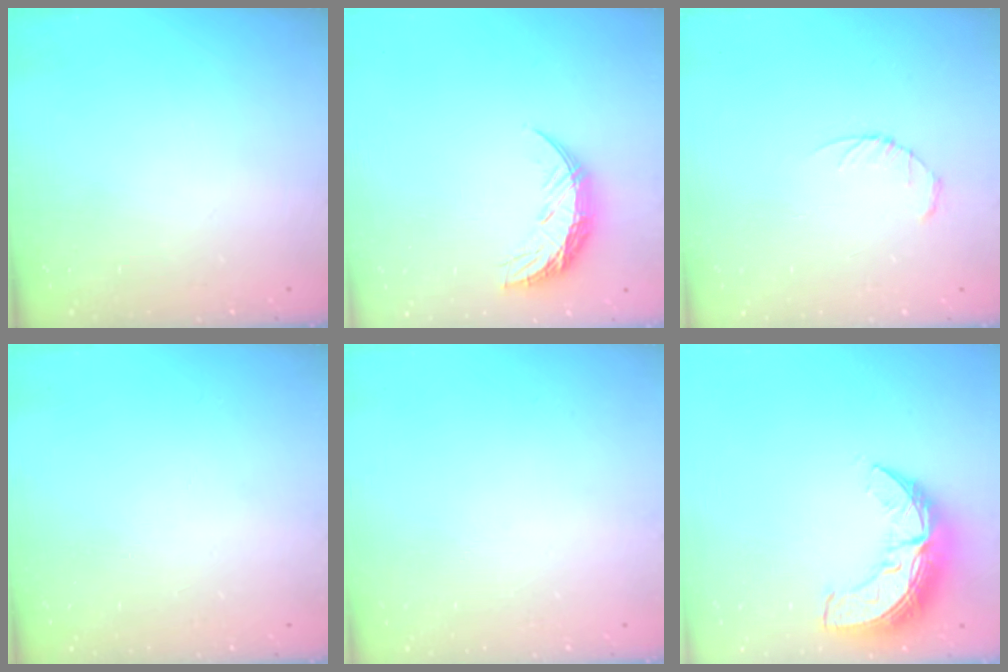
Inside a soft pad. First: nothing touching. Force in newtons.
{"total": 10.0, "press": 10.0, "slide": 0.6}
{"total": 3.2, "press": 3.2, "slide": 0.5}
{"total": 0.0}
{"total": 0.0}
{"total": 11.3, "press": 11.3, "slide": 0.8}